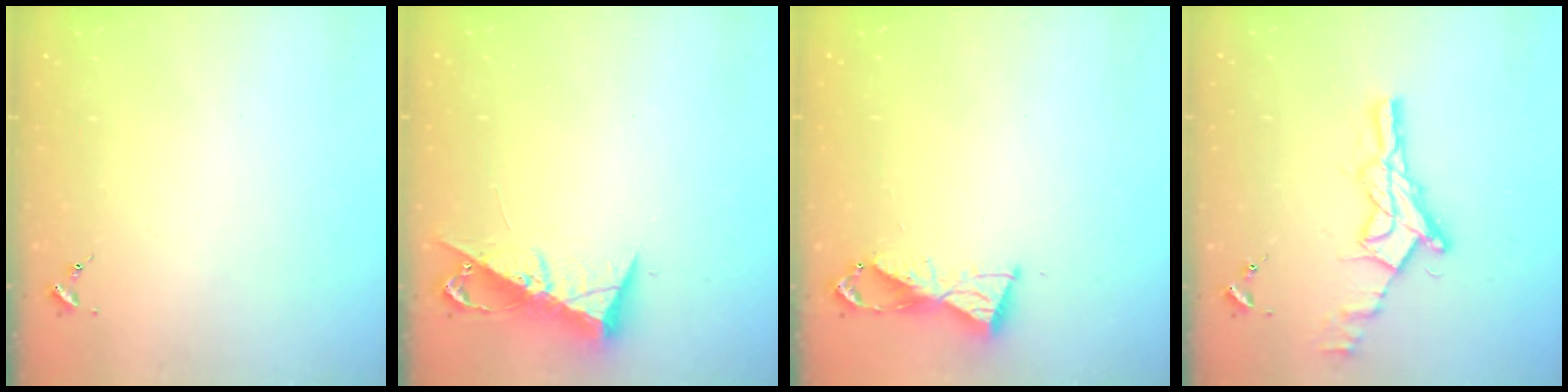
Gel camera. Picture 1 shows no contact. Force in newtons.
{"total": 9.2, "press": 9.2, "slide": 0.6}
{"total": 7.0, "press": 7.0, "slide": 0.5}
{"total": 15.5, "press": 15.5, "slide": 1.2}